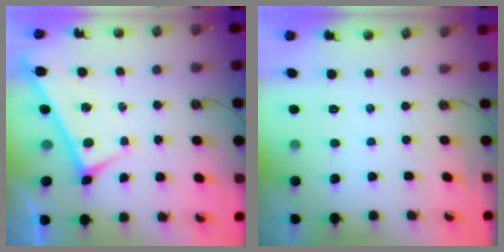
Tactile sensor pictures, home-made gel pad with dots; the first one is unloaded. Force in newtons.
{"total": 0.0}